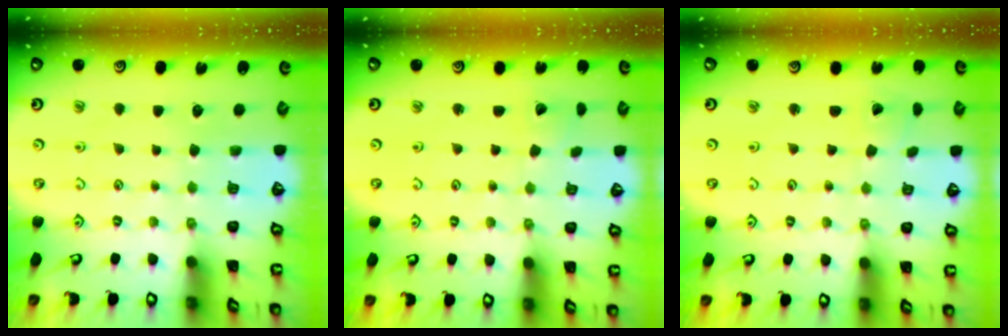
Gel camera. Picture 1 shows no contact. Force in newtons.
{"total": 2.6, "press": 2.6, "slide": 0.1}
{"total": 1.0, "press": 1.0, "slide": 0.1}